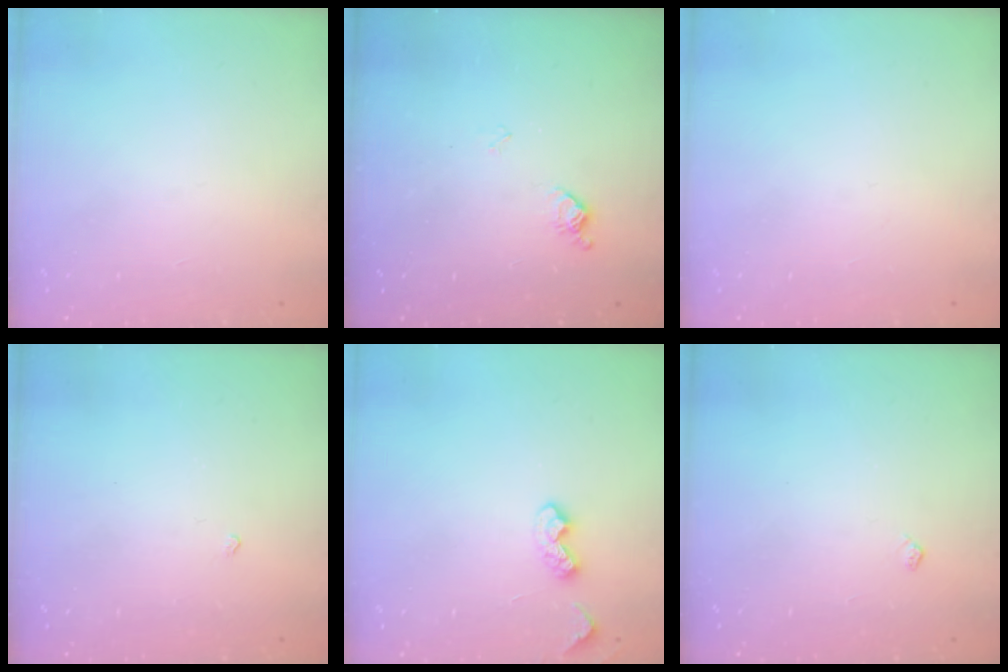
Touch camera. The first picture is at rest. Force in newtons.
{"total": 7.7, "press": 7.7, "slide": 1.0}
{"total": 0.0}
{"total": 1.7, "press": 1.7, "slide": 0.3}
{"total": 5.4, "press": 5.3, "slide": 0.7}
{"total": 3.6, "press": 3.5, "slide": 0.6}